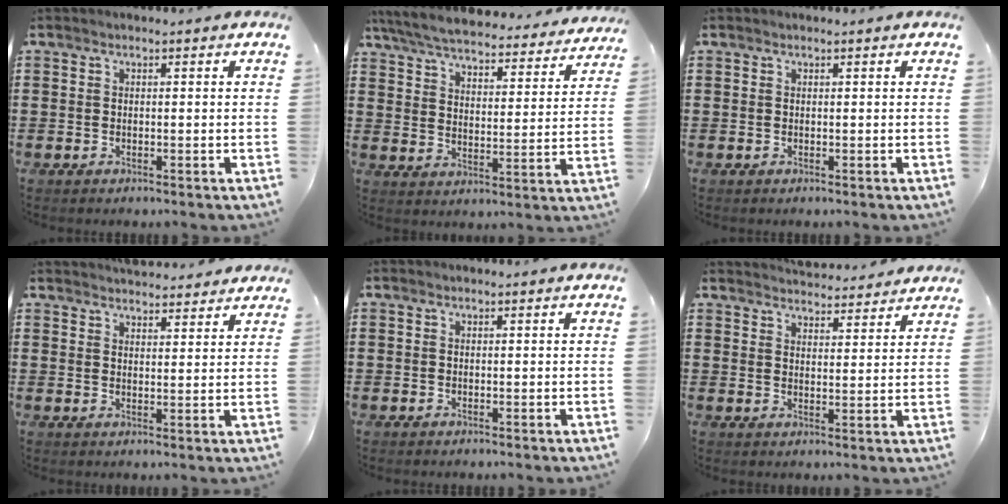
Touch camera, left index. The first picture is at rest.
{"total": 5.9, "force": [5.7, 0.3, 1.6], "torque": [-0.058, -0.037, 0.096]}
{"total": 0.0}
{"total": 3.7, "force": [3.7, 0.2, 0.1], "torque": [-0.013, -0.014, 0.071]}
{"total": 0.0}
{"total": 4.1, "force": [4.1, 0.2, 0.1], "torque": [-0.007, -0.023, 0.074]}